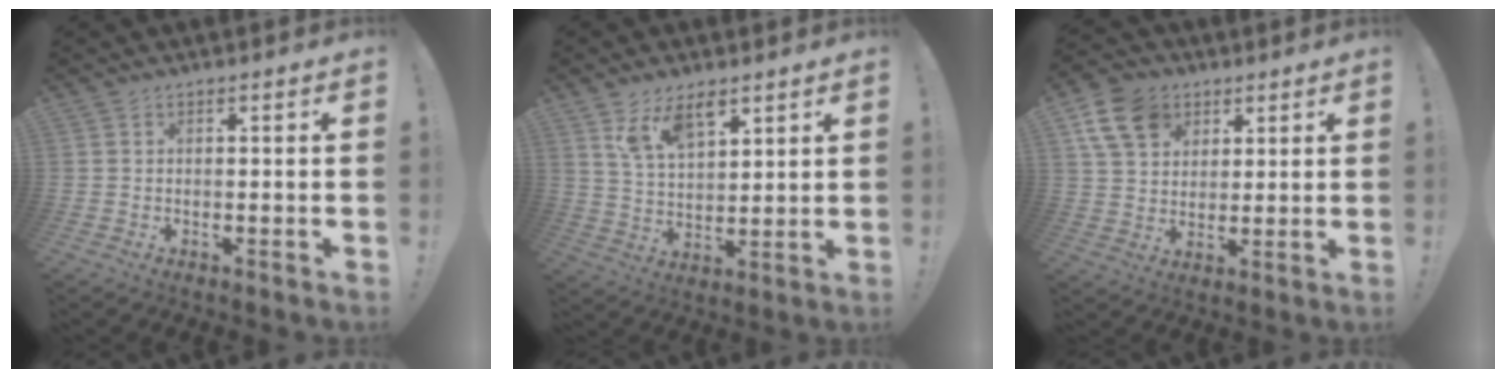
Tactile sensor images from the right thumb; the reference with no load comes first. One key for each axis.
{"total": 9.3, "fx": 6.7, "fy": 4.1, "fz": 4.9, "tx": -0.092, "ty": -0.033, "tz": 0.126}
{"total": 12.7, "fx": 5.6, "fy": 9.6, "fz": 6.1, "tx": -0.106, "ty": -0.013, "tz": 0.115}